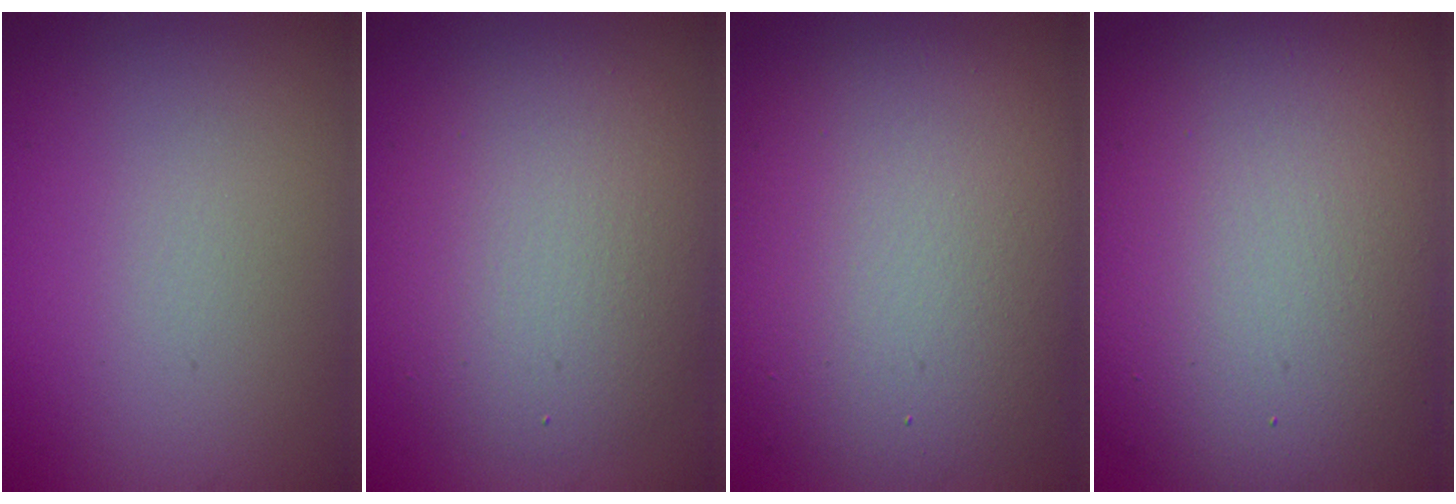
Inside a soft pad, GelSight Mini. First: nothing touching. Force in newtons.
{"total": 6.1, "press": 6.1, "slide": 0.2}
{"total": 10.4, "press": 10.3, "slide": 0.9}
{"total": 14.5, "press": 14.5, "slide": 0.5}